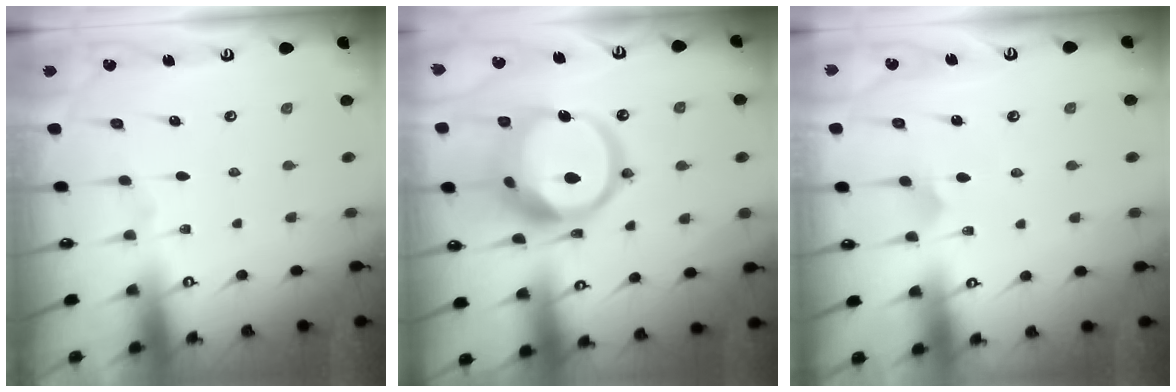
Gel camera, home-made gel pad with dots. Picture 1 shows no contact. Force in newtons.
{"total": 19.7, "press": 19.6, "slide": 2.3}
{"total": 5.5, "press": 5.4, "slide": 0.5}